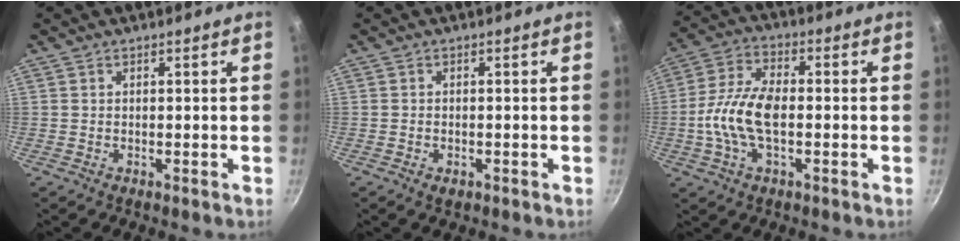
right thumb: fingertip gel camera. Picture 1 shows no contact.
{"total": 1.6, "force": [-0.8, 1.0, 1.0], "torque": [-0.018, 0.001, -0.012]}
{"total": 11.7, "force": [-1.6, 6.0, 9.9], "torque": [-0.195, 0.027, -0.042]}